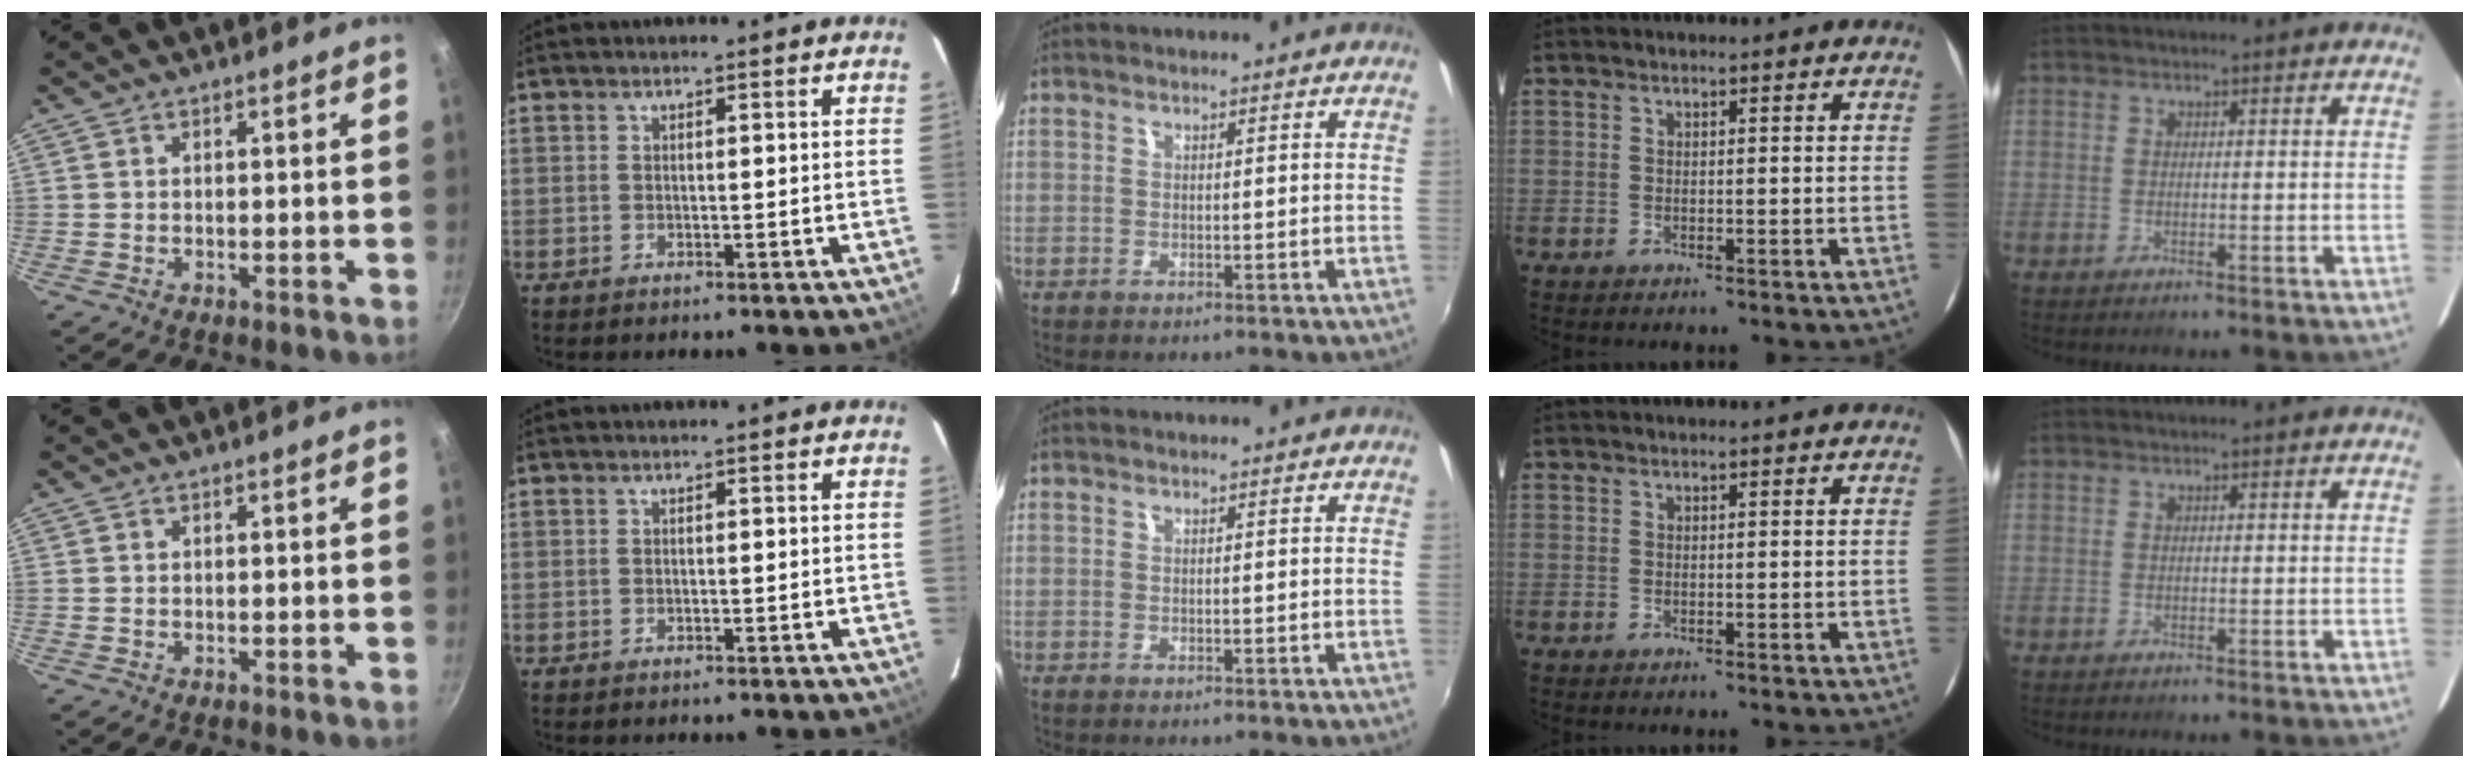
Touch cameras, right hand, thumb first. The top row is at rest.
{}